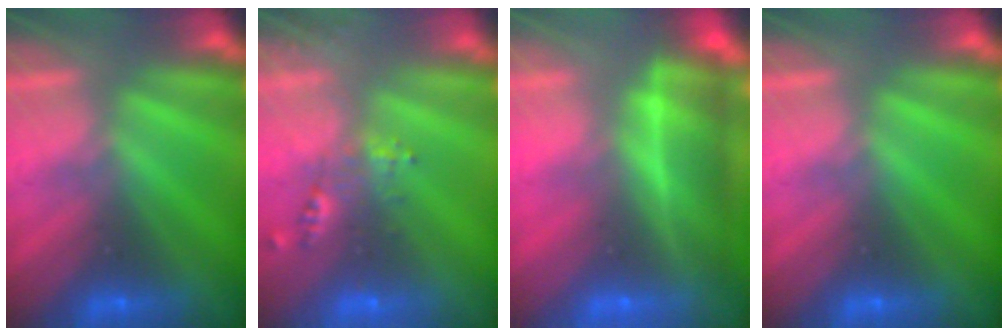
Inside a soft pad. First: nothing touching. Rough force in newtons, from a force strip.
{"total": 2.4}
{"total": 7.1}
{"total": 0.0}